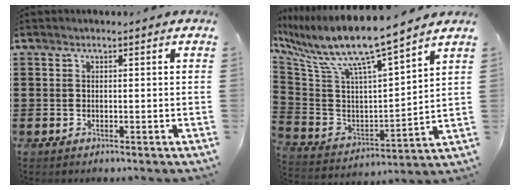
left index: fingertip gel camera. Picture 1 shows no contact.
{"total": 9.6, "force": [7.9, 0.6, 5.5], "torque": [-0.141, -0.062, 0.128]}